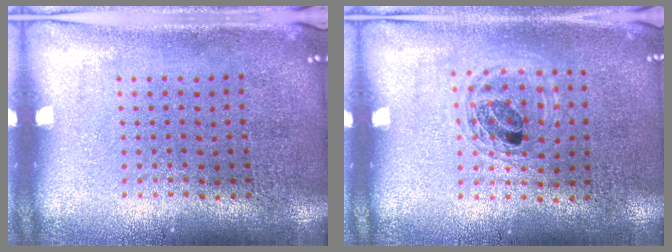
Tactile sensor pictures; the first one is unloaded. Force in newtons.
{"total": 1.1, "press": 1.0, "slide": 0.3}